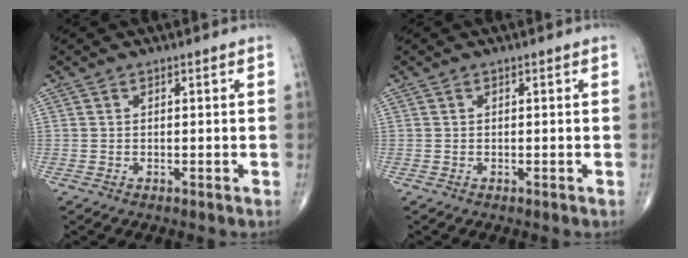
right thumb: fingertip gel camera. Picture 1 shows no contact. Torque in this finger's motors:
{"motor_torque": [-0.02, 0.02, -0.02, -0.02, 0.01]}